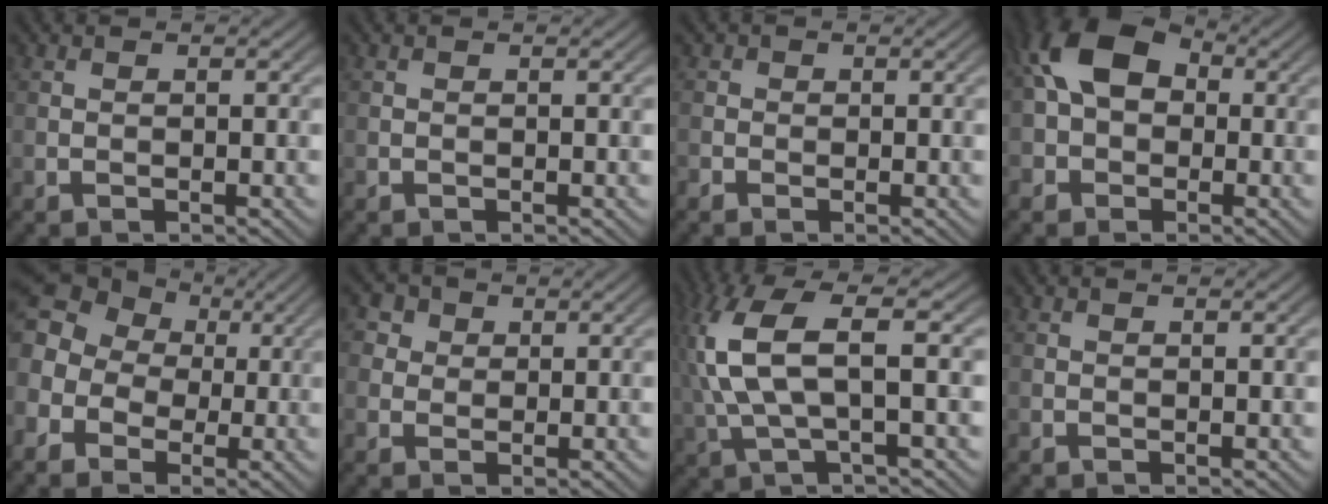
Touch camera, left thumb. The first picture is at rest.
{"total": 0.0}
{"total": 1.5, "force": [-0.3, 1.4, 0.1], "torque": [0.003, 0.001, -0.011]}
{"total": 8.9, "force": [0.1, 6.7, 5.9], "torque": [-0.134, 0.014, -0.017]}
{"total": 10.3, "force": [0.3, 8.7, 5.5], "torque": [-0.136, 0.012, -0.023]}
{"total": 3.7, "force": [1.7, 3.0, 1.2], "torque": [-0.049, 0.000, 0.026]}
{"total": 10.0, "force": [1.6, 3.3, 9.3], "torque": [-0.225, 0.017, 0.027]}
{"total": 0.0}